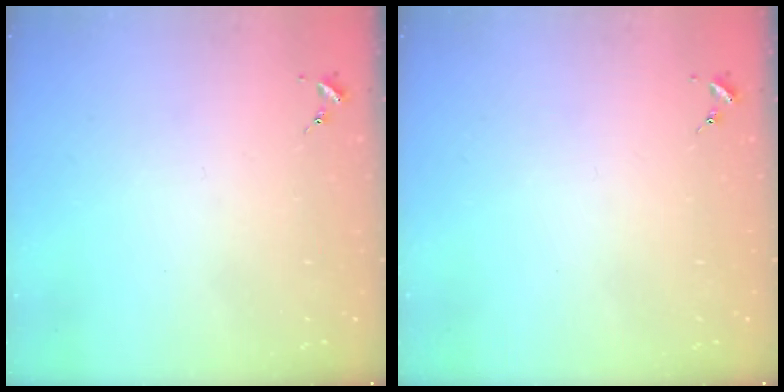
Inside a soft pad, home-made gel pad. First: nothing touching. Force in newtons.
{"total": 0.0}